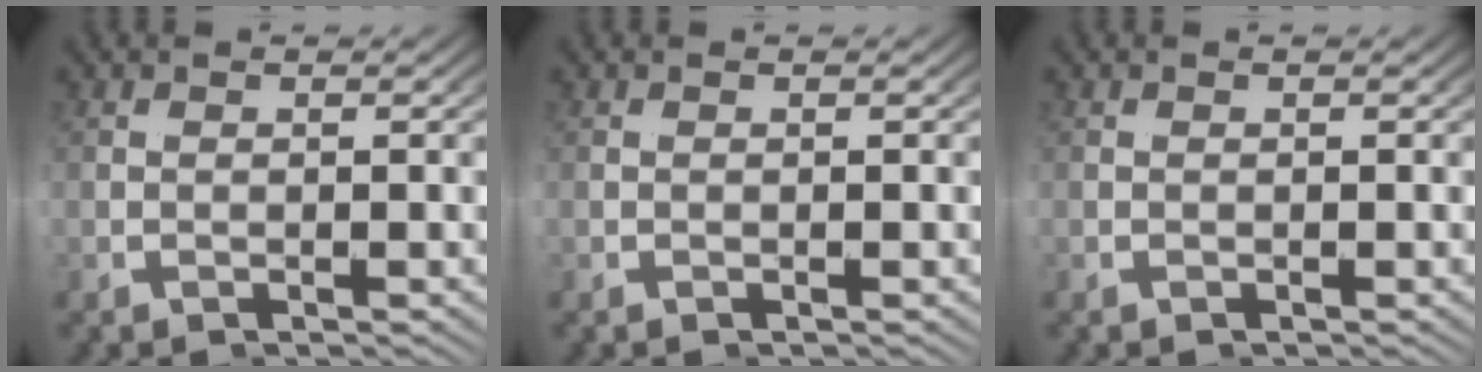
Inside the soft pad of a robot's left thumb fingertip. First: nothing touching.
{"total": 0.0}
{"total": 0.0}